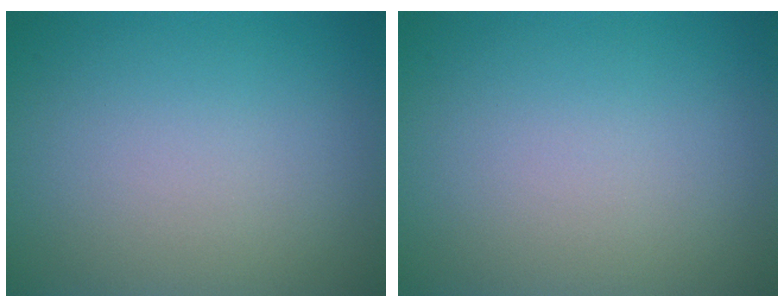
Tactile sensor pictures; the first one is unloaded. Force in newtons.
{"total": 0.0}